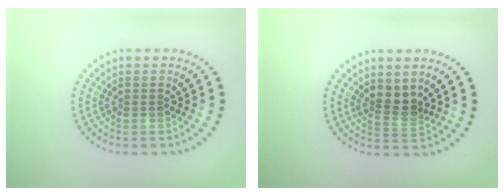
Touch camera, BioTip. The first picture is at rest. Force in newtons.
{"total": 2.3, "press": 1.9, "slide": 1.4}